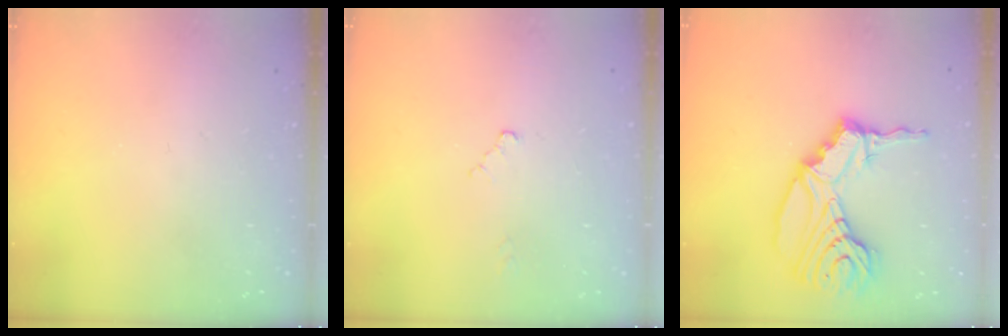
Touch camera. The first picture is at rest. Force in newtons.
{"total": 2.3, "press": 2.3, "slide": 0.4}
{"total": 18.2, "press": 18.0, "slide": 3.1}